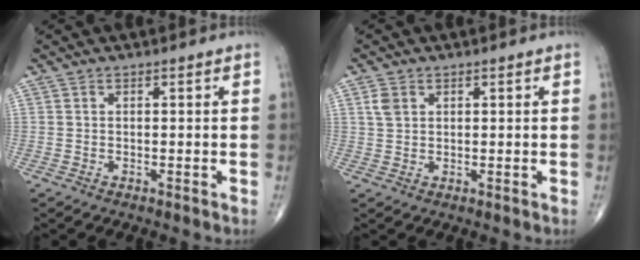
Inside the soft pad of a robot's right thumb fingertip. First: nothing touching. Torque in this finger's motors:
{"motor_torque": [-0.14, 0.44, -0.01, -0.09, 0.02]}